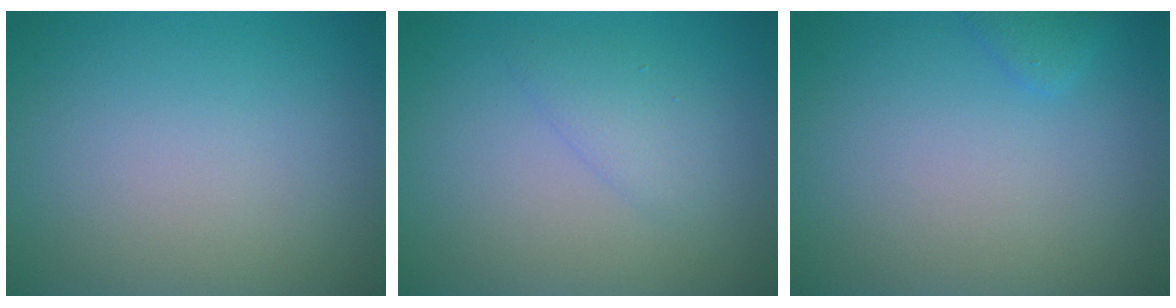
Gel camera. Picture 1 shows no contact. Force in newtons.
{"total": 1.7, "press": 1.7, "slide": 0.2}
{"total": 1.6, "press": 1.6, "slide": 0.2}